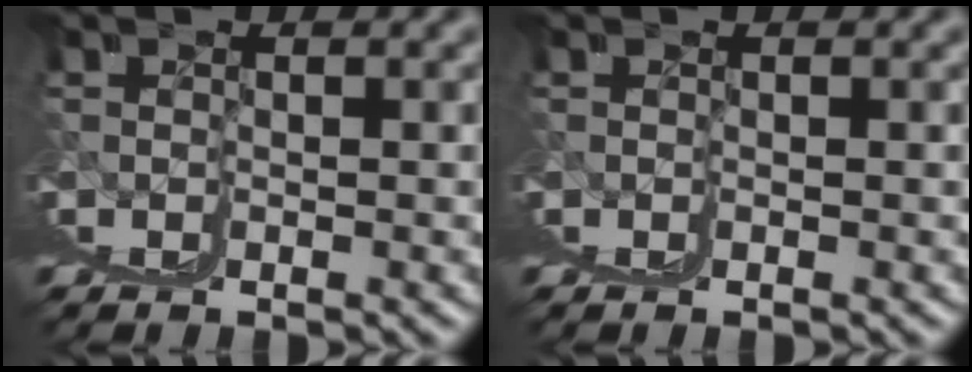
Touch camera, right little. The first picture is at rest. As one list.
[{"total": 0.0}]